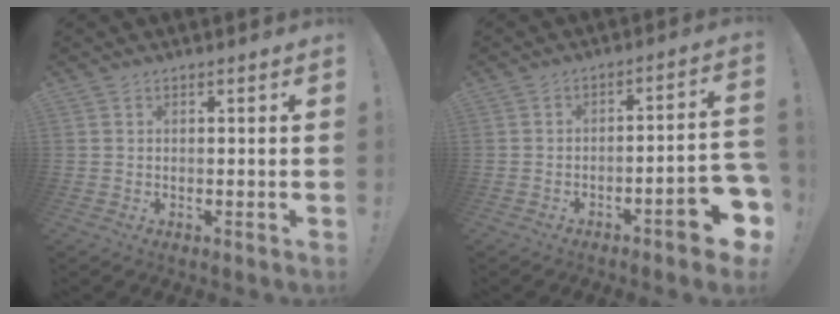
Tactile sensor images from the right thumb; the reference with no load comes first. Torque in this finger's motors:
{"motor_torque": [1.12, 1.48, 0.74, -1.08, 0.01]}